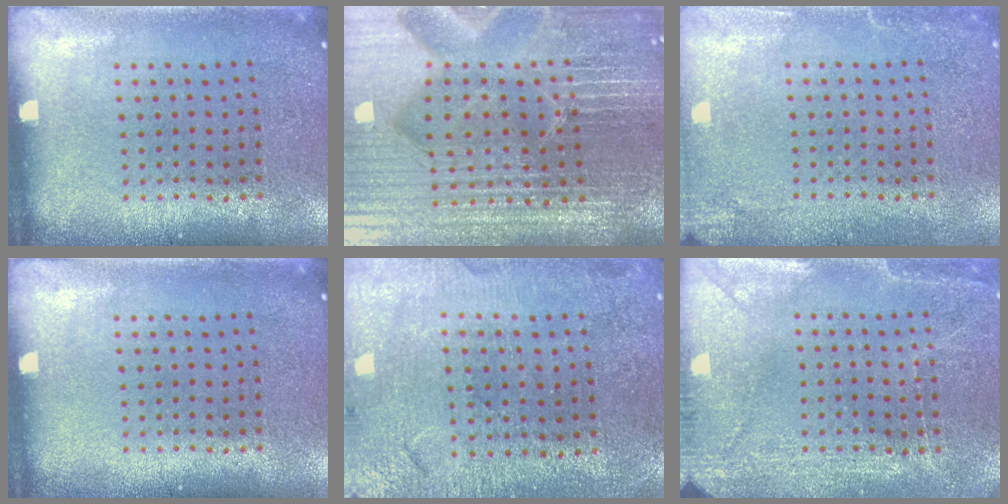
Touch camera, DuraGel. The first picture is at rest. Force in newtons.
{"total": 7.2, "press": 6.3, "slide": 3.5}
{"total": 2.3, "press": 2.3, "slide": 0.3}
{"total": 0.0}
{"total": 1.3, "press": 1.3, "slide": 0.1}
{"total": 2.8, "press": 2.8, "slide": 0.4}